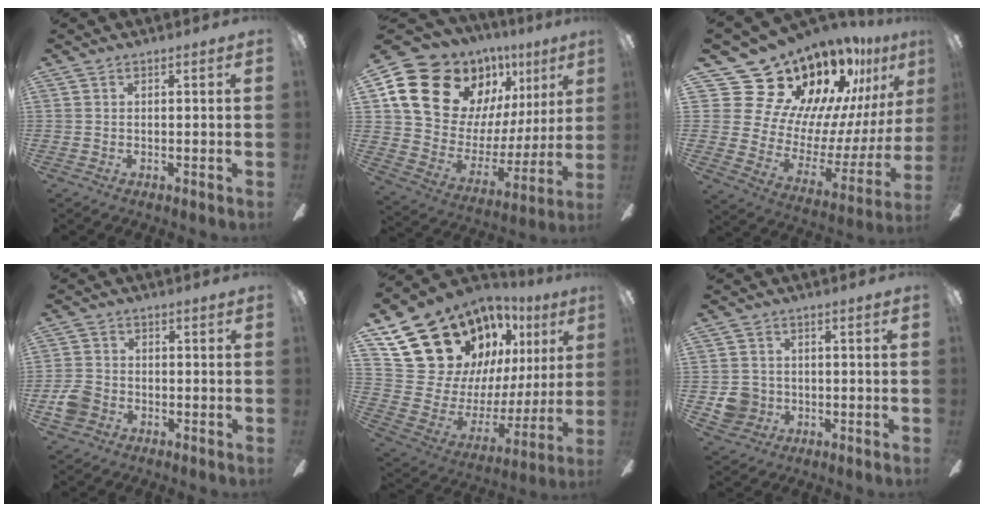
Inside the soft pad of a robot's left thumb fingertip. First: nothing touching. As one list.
[{"total": 22.0, "force": [13.3, 14.2, 10.2], "torque": [-0.186, -0.084, 0.267]}, {"total": 22.9, "force": [18.7, 11.4, 6.5], "torque": [-0.096, -0.165, 0.370]}, {"total": 5.5, "force": [-2.4, 4.3, 2.4], "torque": [-0.055, 0.016, -0.045]}, {"total": 23.5, "force": [17.2, 13.7, 8.2], "torque": [-0.142, -0.118, 0.350]}, {"total": 6.1, "force": [-1.0, 5.9, 1.6], "torque": [-0.032, 0.011, -0.014]}]